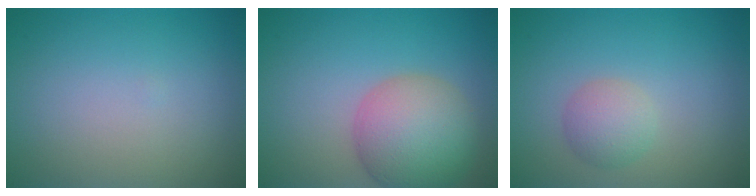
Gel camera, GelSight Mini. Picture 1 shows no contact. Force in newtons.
{"total": 7.3, "press": 7.3, "slide": 0.4}
{"total": 2.3, "press": 2.3, "slide": 0.0}